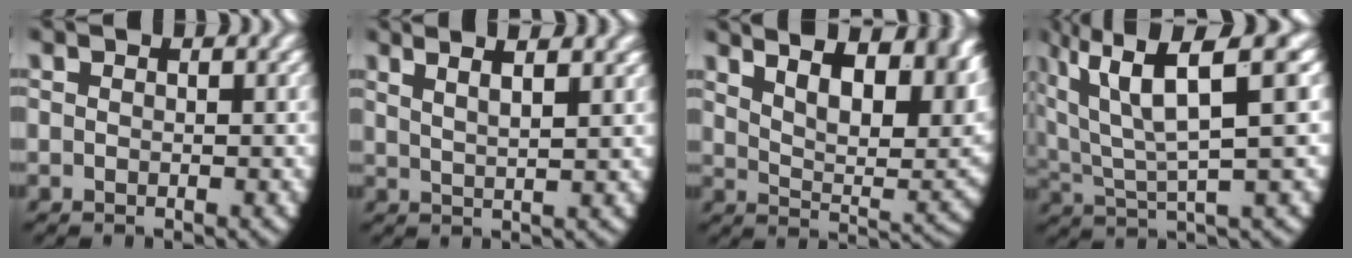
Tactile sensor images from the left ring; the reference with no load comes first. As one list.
[{"total": 5.0, "force": [3.2, 1.9, 3.4], "torque": [-0.051, 0.007, 0.050]}, {"total": 15.3, "force": [6.3, 8.6, 11.0], "torque": [-0.142, 0.017, 0.076]}, {"total": 9.5, "force": [3.4, 4.4, 7.7], "torque": [-0.142, -0.001, 0.064]}]